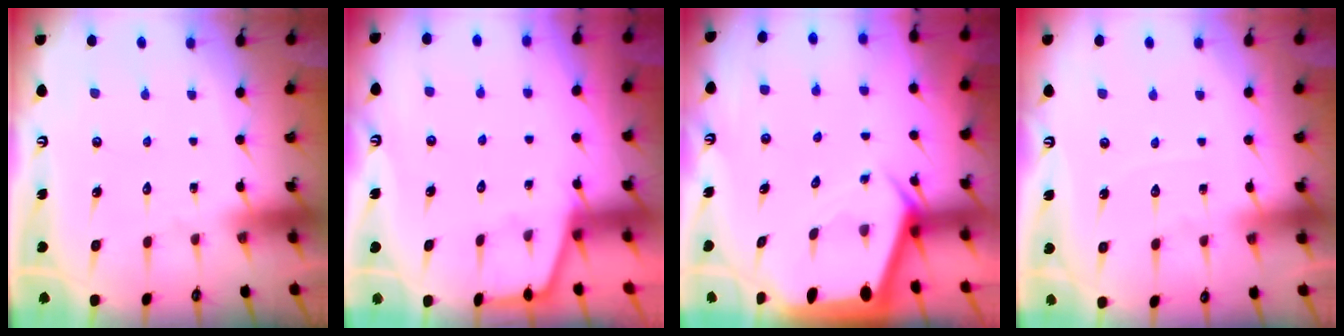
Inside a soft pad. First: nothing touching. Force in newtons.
{"total": 1.5, "press": 1.5, "slide": 0.2}
{"total": 3.3, "press": 3.3, "slide": 0.3}
{"total": 3.1, "press": 3.1, "slide": 0.5}